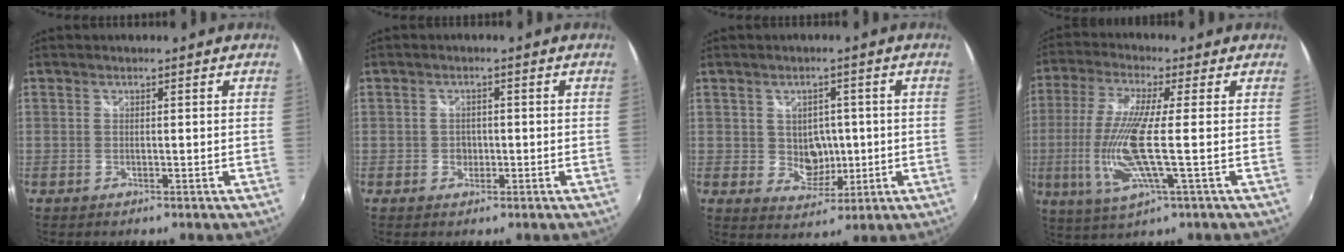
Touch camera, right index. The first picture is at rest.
{"total": 1.9, "force": [-0.5, 1.8, 0.5], "torque": [-0.008, 0.003, -0.003]}
{"total": 5.4, "force": [0.2, 4.7, 2.6], "torque": [-0.046, 0.006, 0.016]}
{"total": 12.5, "force": [-1.8, 0.9, 12.4], "torque": [-0.256, -0.011, -0.029]}